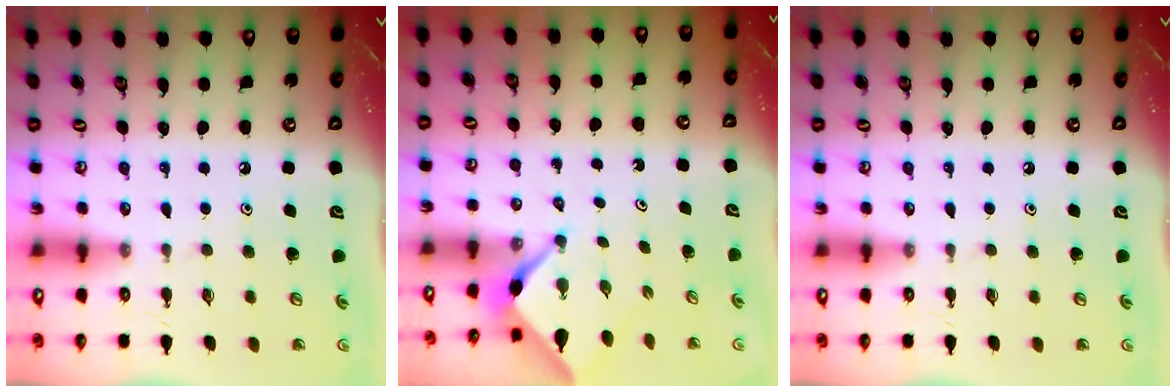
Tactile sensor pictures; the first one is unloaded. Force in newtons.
{"total": 2.2, "press": 2.2, "slide": 0.3}
{"total": 0.0}